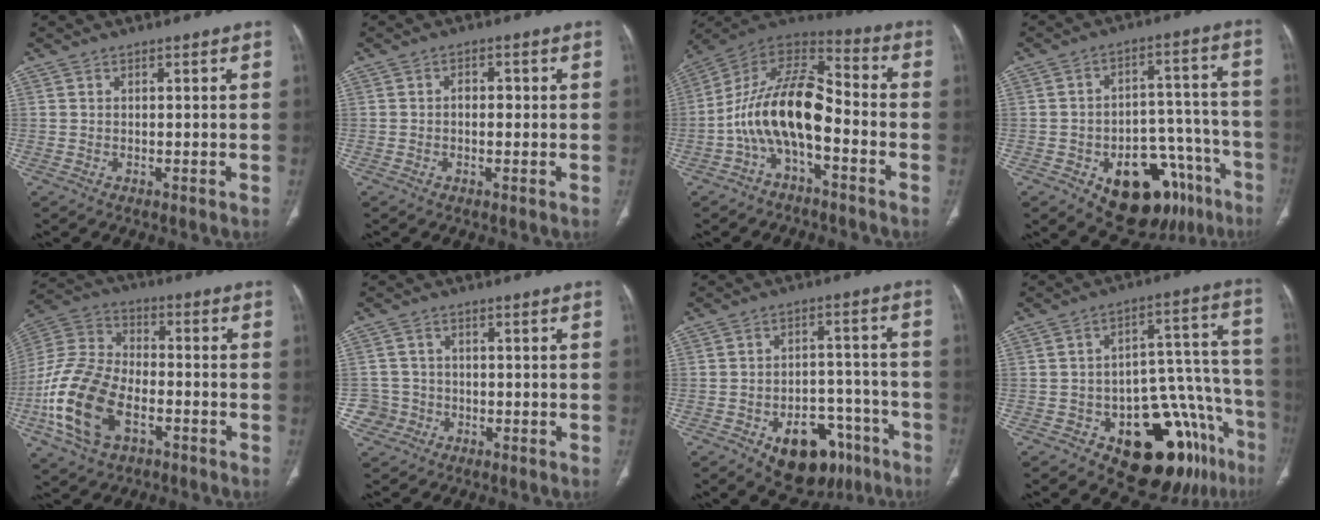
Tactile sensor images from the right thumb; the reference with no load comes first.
{"total": 2.1, "force": [-0.1, 1.4, 1.6], "torque": [-0.018, 0.006, -0.004]}
{"total": 16.0, "force": [-4.6, 7.7, 13.3], "torque": [-0.239, 0.077, -0.089]}
{"total": 20.4, "force": [-10.7, 12.0, 12.6], "torque": [-0.106, 0.084, -0.139]}
{"total": 18.8, "force": [-6.5, 11.2, 13.6], "torque": [-0.283, 0.024, -0.124]}
{"total": 4.2, "force": [-1.4, 4.0, -0.3], "torque": [0.025, 0.017, -0.029]}
{"total": 15.3, "force": [-8.3, 9.5, 8.6], "torque": [-0.072, 0.059, -0.109]}
{"total": 20.6, "force": [-11.4, 9.3, 14.4], "torque": [-0.102, 0.103, -0.151]}